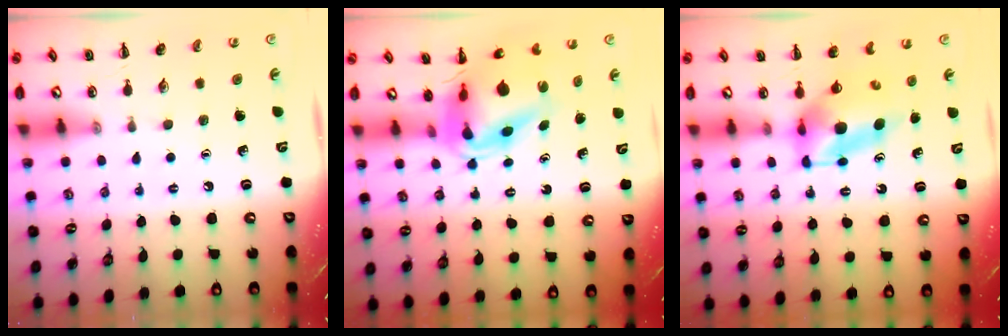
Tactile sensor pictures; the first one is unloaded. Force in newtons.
{"total": 8.0, "press": 7.6, "slide": 2.6}
{"total": 5.4, "press": 5.4, "slide": 0.7}